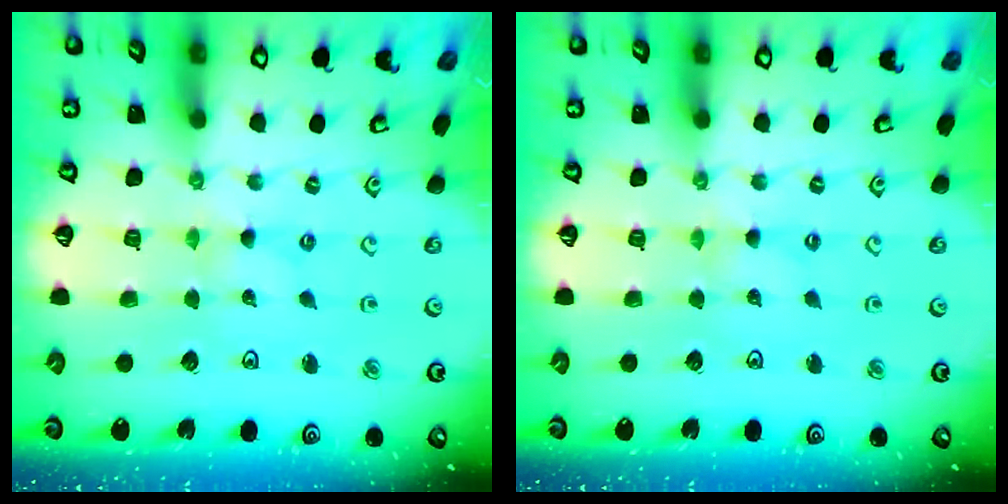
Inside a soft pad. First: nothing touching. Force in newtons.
{"total": 0.7, "press": 0.7, "slide": 0.2}